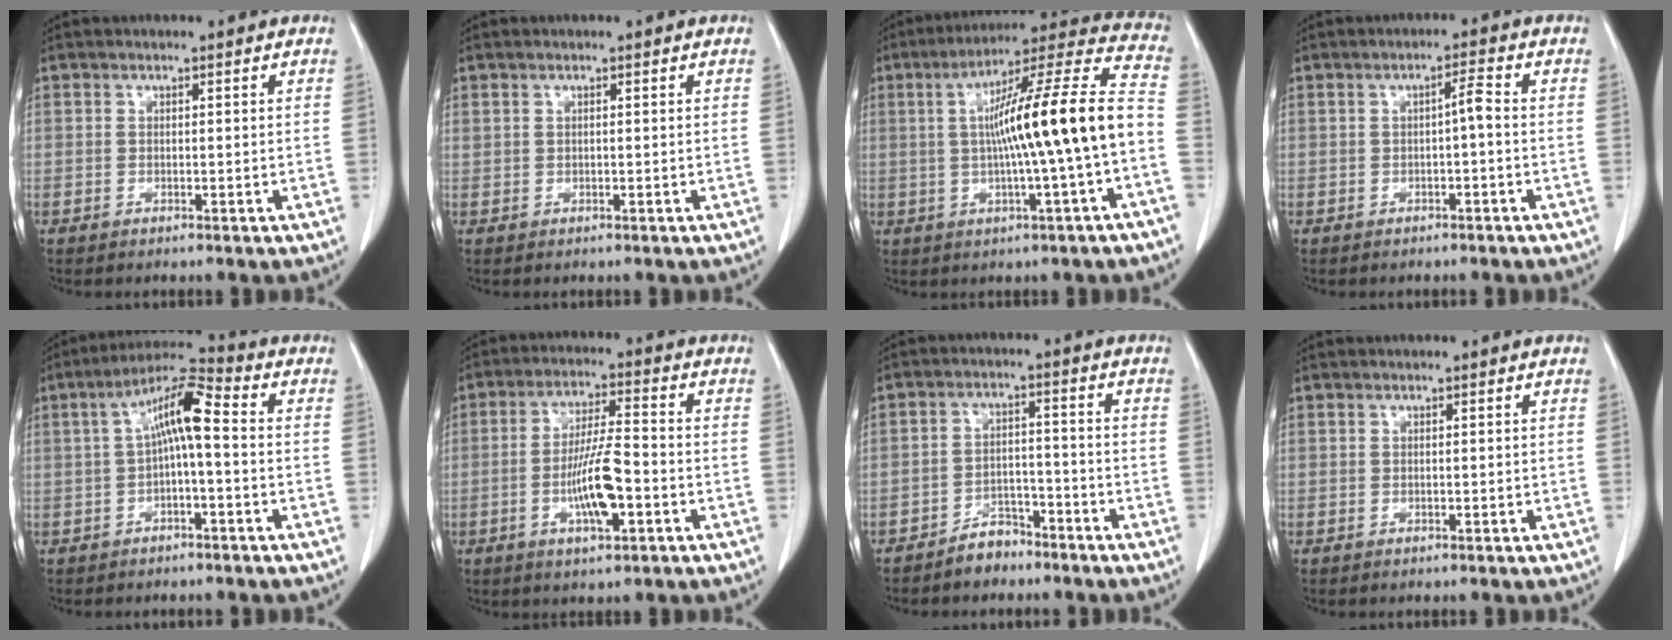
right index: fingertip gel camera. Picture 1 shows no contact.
{"total": 0.9, "force": [0.3, 0.6, 0.6], "torque": [-0.021, 0.011, 0.011]}
{"total": 18.5, "force": [-1.3, 0.3, 18.5], "torque": [-0.286, 0.032, -0.023]}
{"total": 2.7, "force": [-0.4, 0.5, 2.6], "torque": [-0.046, 0.010, -0.004]}
{"total": 8.8, "force": [0.5, 1.9, 8.5], "torque": [-0.162, 0.037, 0.007]}
{"total": 9.5, "force": [-2.8, 2.1, 8.9], "torque": [-0.168, 0.003, -0.049]}
{"total": 5.3, "force": [-4.3, 2.8, 1.4], "torque": [-0.025, 0.015, -0.070]}
{"total": 0.0}